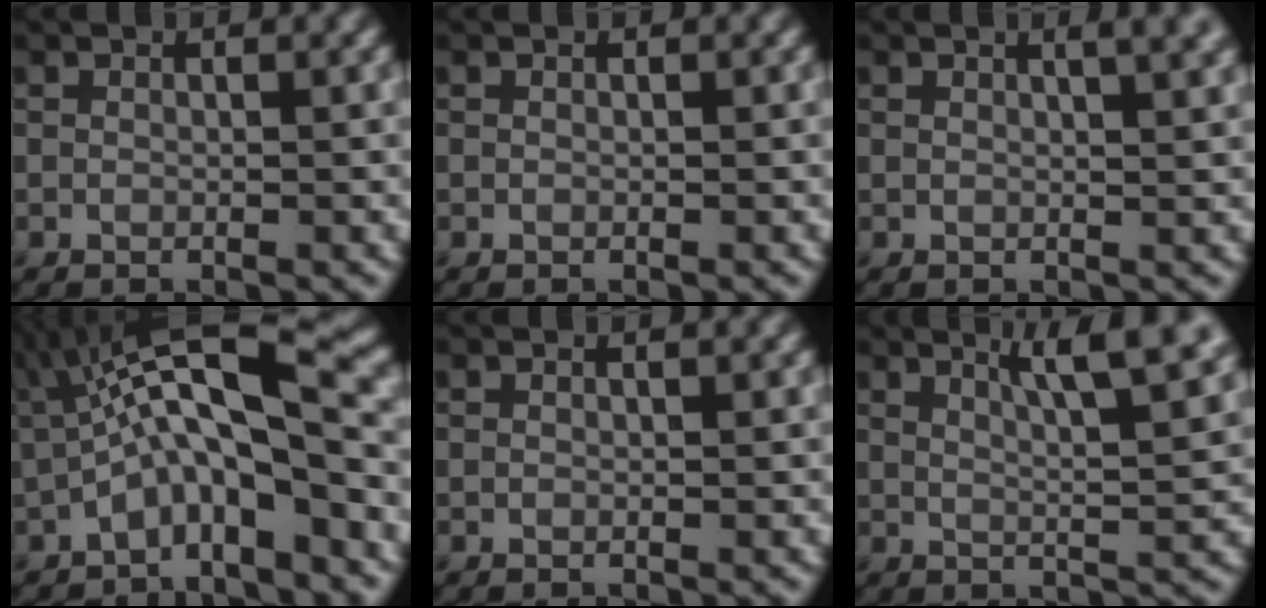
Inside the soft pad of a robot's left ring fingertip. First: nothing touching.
{"total": 0.0}
{"total": 3.7, "force": [1.8, 1.4, 2.8], "torque": [-0.012, 0.017, 0.006]}
{"total": 8.4, "force": [0.0, 2.2, 8.1], "torque": [-0.129, 0.019, -0.012]}
{"total": 0.5, "force": [0.4, 0.2, 0.3], "torque": [-0.003, 0.003, 0.003]}
{"total": 6.8, "force": [3.9, 1.5, 5.4], "torque": [-0.059, 0.020, 0.048]}